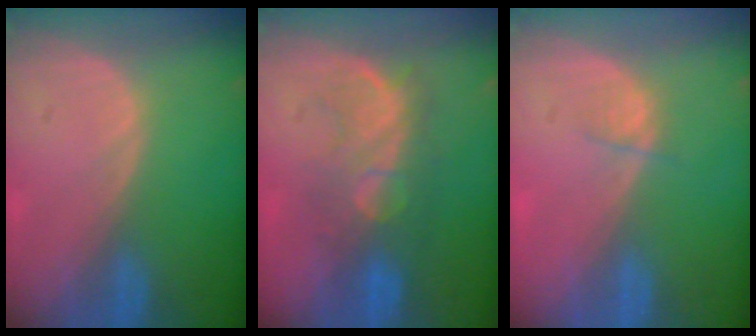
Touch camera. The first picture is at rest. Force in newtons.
{"total": 7.9, "press": 7.8, "slide": 1.4}
{"total": 1.4, "press": 1.3, "slide": 0.6}